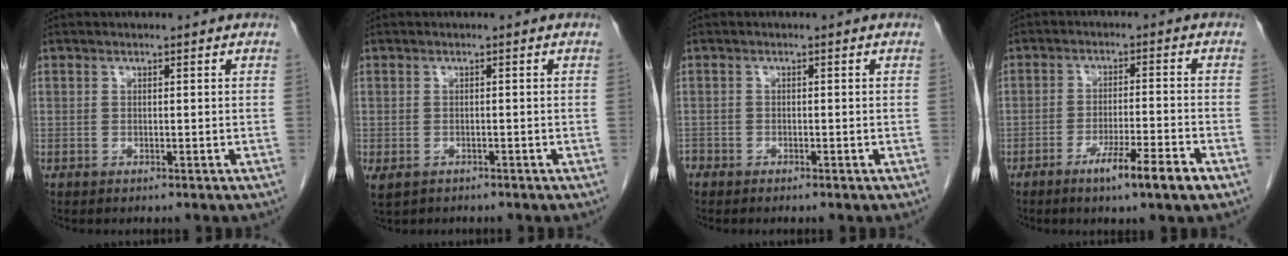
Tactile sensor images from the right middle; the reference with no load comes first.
{"total": 3.0, "force": [-1.9, 1.9, 1.2], "torque": [-0.025, -0.004, -0.028]}
{"total": 1.3, "force": [-1.1, 0.7, 0.2], "torque": [-0.003, 0.001, -0.021]}
{"total": 7.0, "force": [-4.1, -0.2, 5.6], "torque": [-0.089, -0.009, -0.068]}